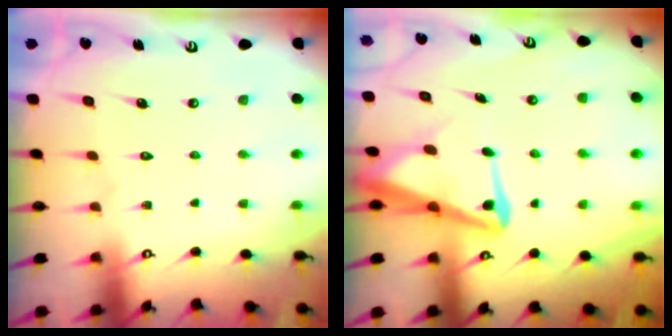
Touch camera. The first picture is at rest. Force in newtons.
{"total": 7.8, "press": 7.8, "slide": 1.0}